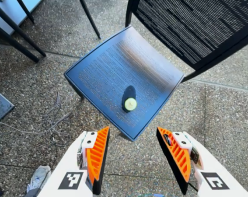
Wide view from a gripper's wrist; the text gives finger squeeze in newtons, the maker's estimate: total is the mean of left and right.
{"total": 0.0}